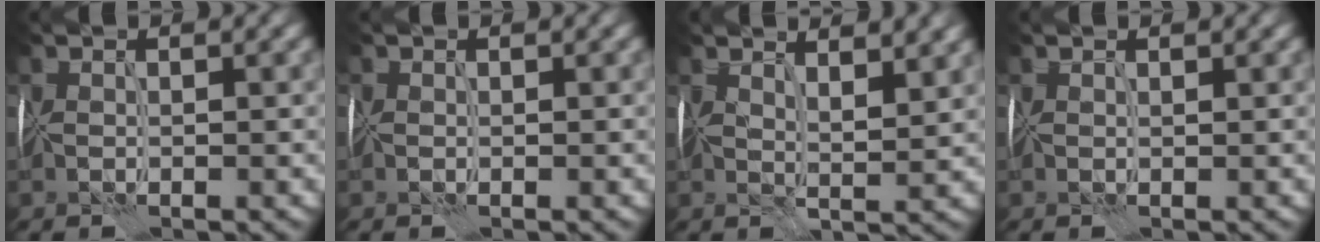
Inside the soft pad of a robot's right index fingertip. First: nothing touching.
{"total": 0.5, "force": [-0.1, 0.5, 0.2], "torque": [-0.003, 0.000, -0.001]}
{"total": 4.3, "force": [2.9, 1.2, 3.0], "torque": [-0.026, 0.007, 0.041]}
{"total": 0.7, "force": [0.6, 0.0, 0.2], "torque": [0.000, 0.004, 0.010]}